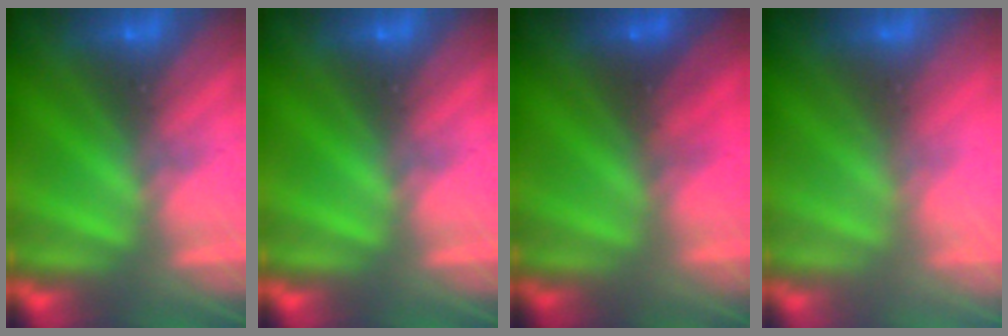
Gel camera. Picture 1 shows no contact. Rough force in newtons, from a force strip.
{"total": 0.0}
{"total": 2.2}
{"total": 2.8}